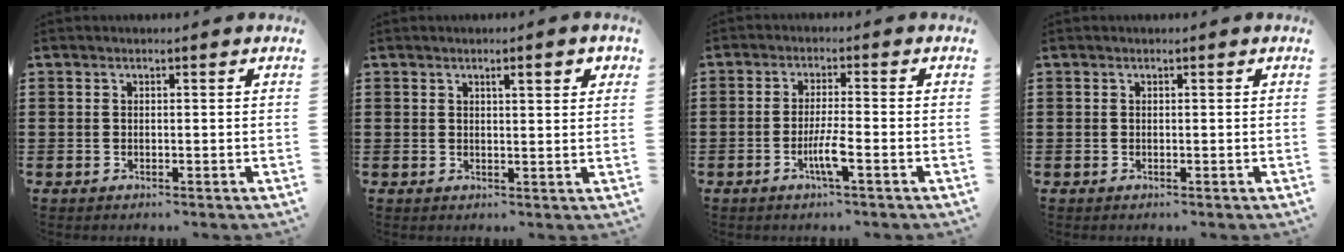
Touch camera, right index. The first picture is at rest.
{"total": 2.6, "force": [1.1, 0.5, 2.4], "torque": [-0.040, 0.001, 0.014]}
{"total": 4.4, "force": [-2.0, 0.2, 3.9], "torque": [-0.081, -0.011, -0.039]}
{"total": 0.0}